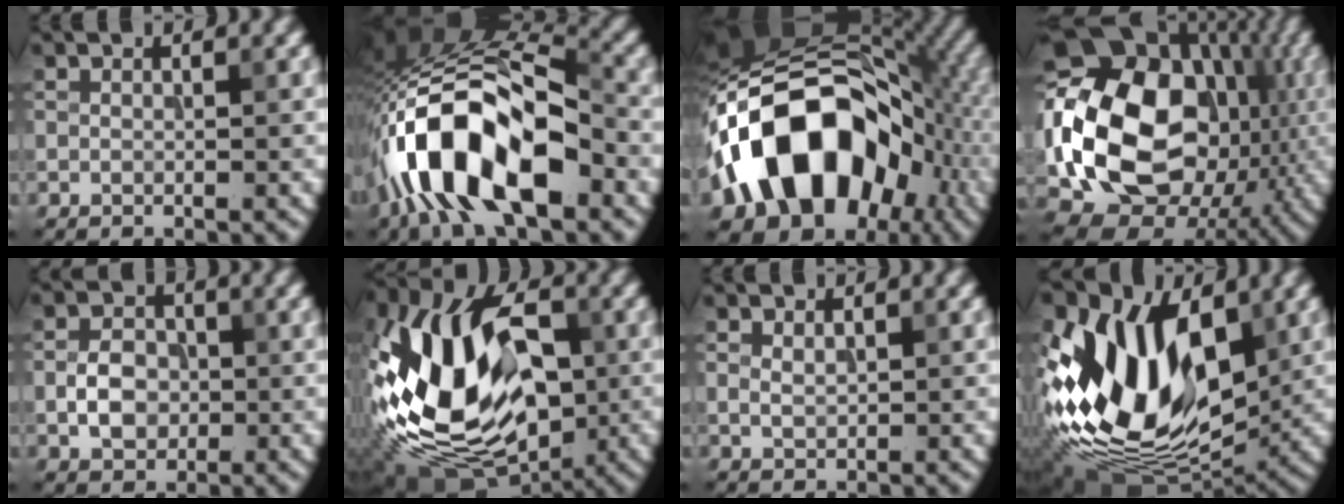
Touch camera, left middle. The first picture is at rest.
{"total": 14.2, "force": [-5.4, 6.6, 11.3], "torque": [-0.201, 0.015, -0.101]}
{"total": 17.1, "force": [-4.8, 11.7, 11.6], "torque": [-0.181, 0.017, -0.098]}
{"total": 17.1, "force": [-1.5, 13.2, 10.8], "torque": [-0.191, -0.006, -0.034]}
{"total": 3.5, "force": [-0.6, 2.6, 2.2], "torque": [-0.036, 0.007, -0.014]}
{"total": 16.6, "force": [-2.7, 10.6, 12.4], "torque": [-0.260, 0.000, -0.052]}
{"total": 1.4, "force": [0.4, 1.1, 0.9], "torque": [-0.012, 0.004, 0.009]}
{"total": 14.2, "force": [-0.2, 9.0, 11.0], "torque": [-0.219, 0.004, -0.024]}